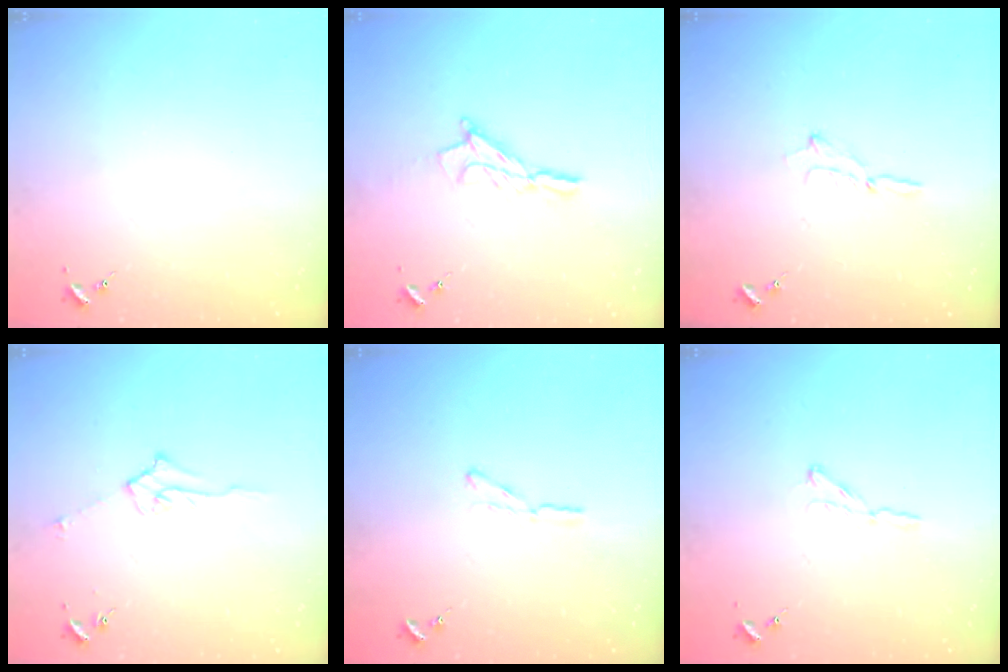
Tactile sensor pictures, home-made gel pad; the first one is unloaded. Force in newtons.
{"total": 8.7, "press": 8.7, "slide": 0.5}
{"total": 2.5, "press": 2.5, "slide": 0.2}
{"total": 5.1, "press": 5.0, "slide": 0.6}
{"total": 4.0, "press": 4.0, "slide": 0.4}
{"total": 3.9, "press": 3.8, "slide": 0.5}